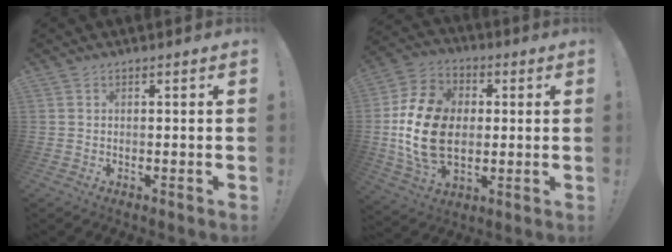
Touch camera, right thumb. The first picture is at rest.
{"total": 20.1, "force": [-0.3, 14.5, 13.9], "torque": [-0.259, 0.014, 0.002]}